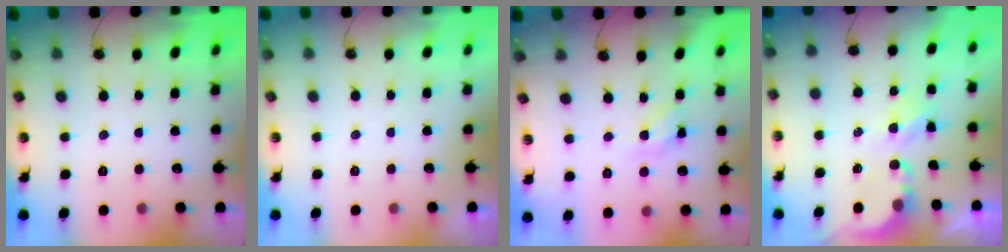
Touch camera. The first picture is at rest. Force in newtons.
{"total": 0.0}
{"total": 8.8, "press": 8.8, "slide": 0.3}
{"total": 4.0, "press": 4.0, "slide": 0.3}